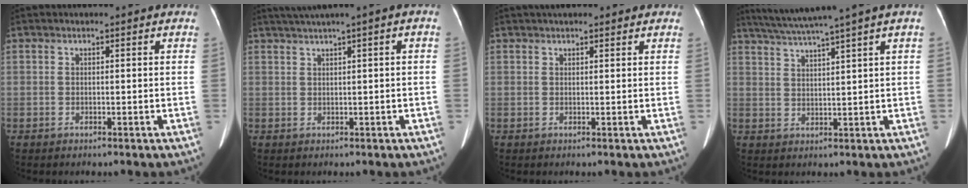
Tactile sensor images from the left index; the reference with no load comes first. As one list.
[{"total": 4.1, "force": [2.1, -0.3, 3.5], "torque": [-0.067, 0.021, 0.042]}, {"total": 5.6, "force": [4.5, 1.7, 2.9], "torque": [-0.036, 0.033, 0.060]}, {"total": 9.1, "force": [7.2, -2.2, 5.2], "torque": [-0.088, 0.017, 0.114]}]